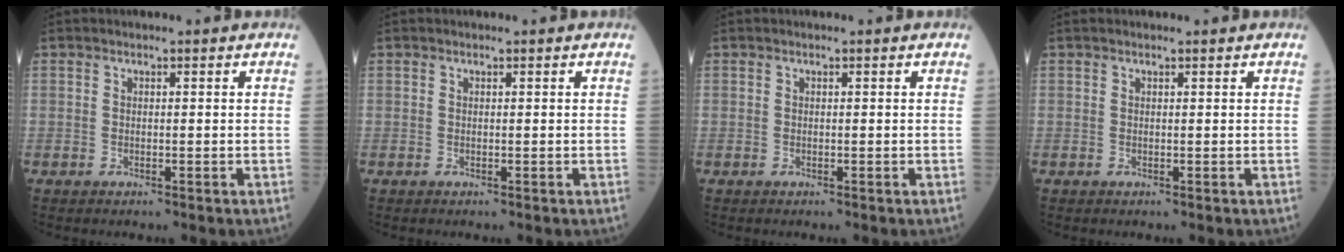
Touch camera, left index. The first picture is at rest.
{"total": 0.0}
{"total": 0.0}
{"total": 0.5, "force": [0.5, 0.0, 0.1], "torque": [-0.004, 0.006, 0.010]}